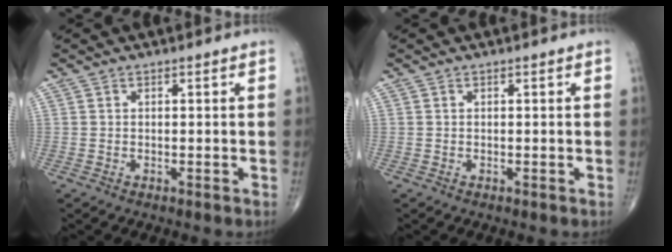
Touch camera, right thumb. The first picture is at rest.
{"total": 0.0}